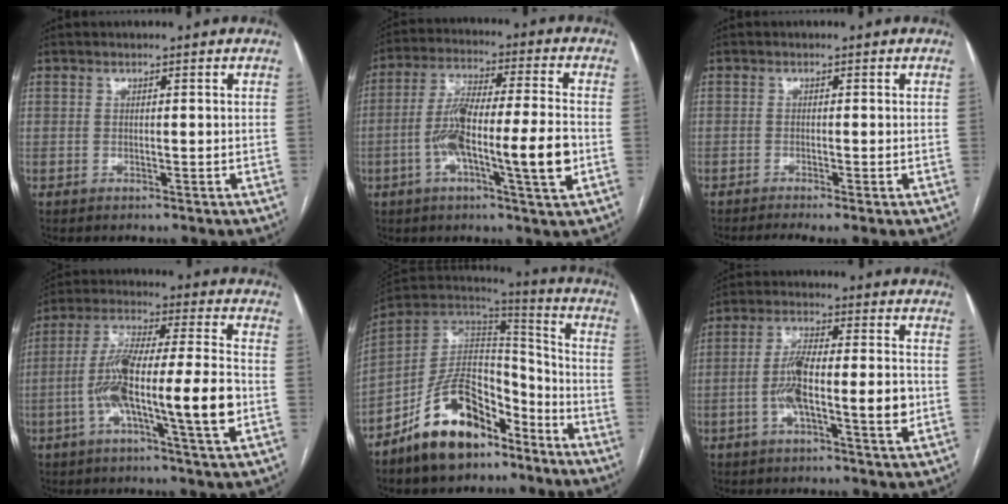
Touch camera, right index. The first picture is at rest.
{"total": 13.9, "force": [-3.5, 1.3, 13.4], "torque": [-0.241, 0.006, -0.063]}
{"total": 3.7, "force": [-2.7, 0.0, 2.5], "torque": [-0.035, -0.006, -0.044]}
{"total": 15.9, "force": [-3.9, 1.2, 15.4], "torque": [-0.279, 0.008, -0.070]}
{"total": 16.7, "force": [-10.7, 8.5, 9.7], "torque": [-0.171, 0.034, -0.186]}
{"total": 10.7, "force": [-2.2, 2.1, 10.2], "torque": [-0.183, 0.014, -0.038]}